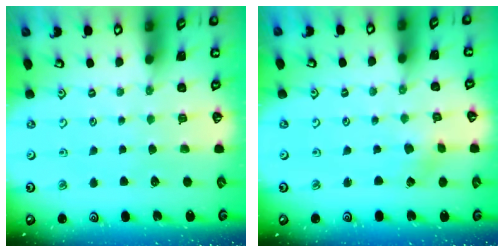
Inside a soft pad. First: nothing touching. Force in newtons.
{"total": 1.2, "press": 1.2, "slide": 0.2}